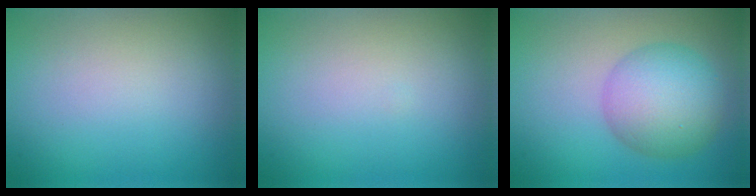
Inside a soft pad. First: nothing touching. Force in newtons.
{"total": 0.0}
{"total": 6.6, "press": 6.6, "slide": 0.1}